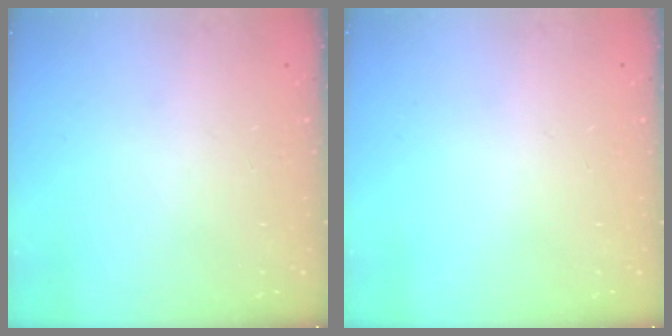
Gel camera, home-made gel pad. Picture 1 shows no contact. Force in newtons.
{"total": 0.0}